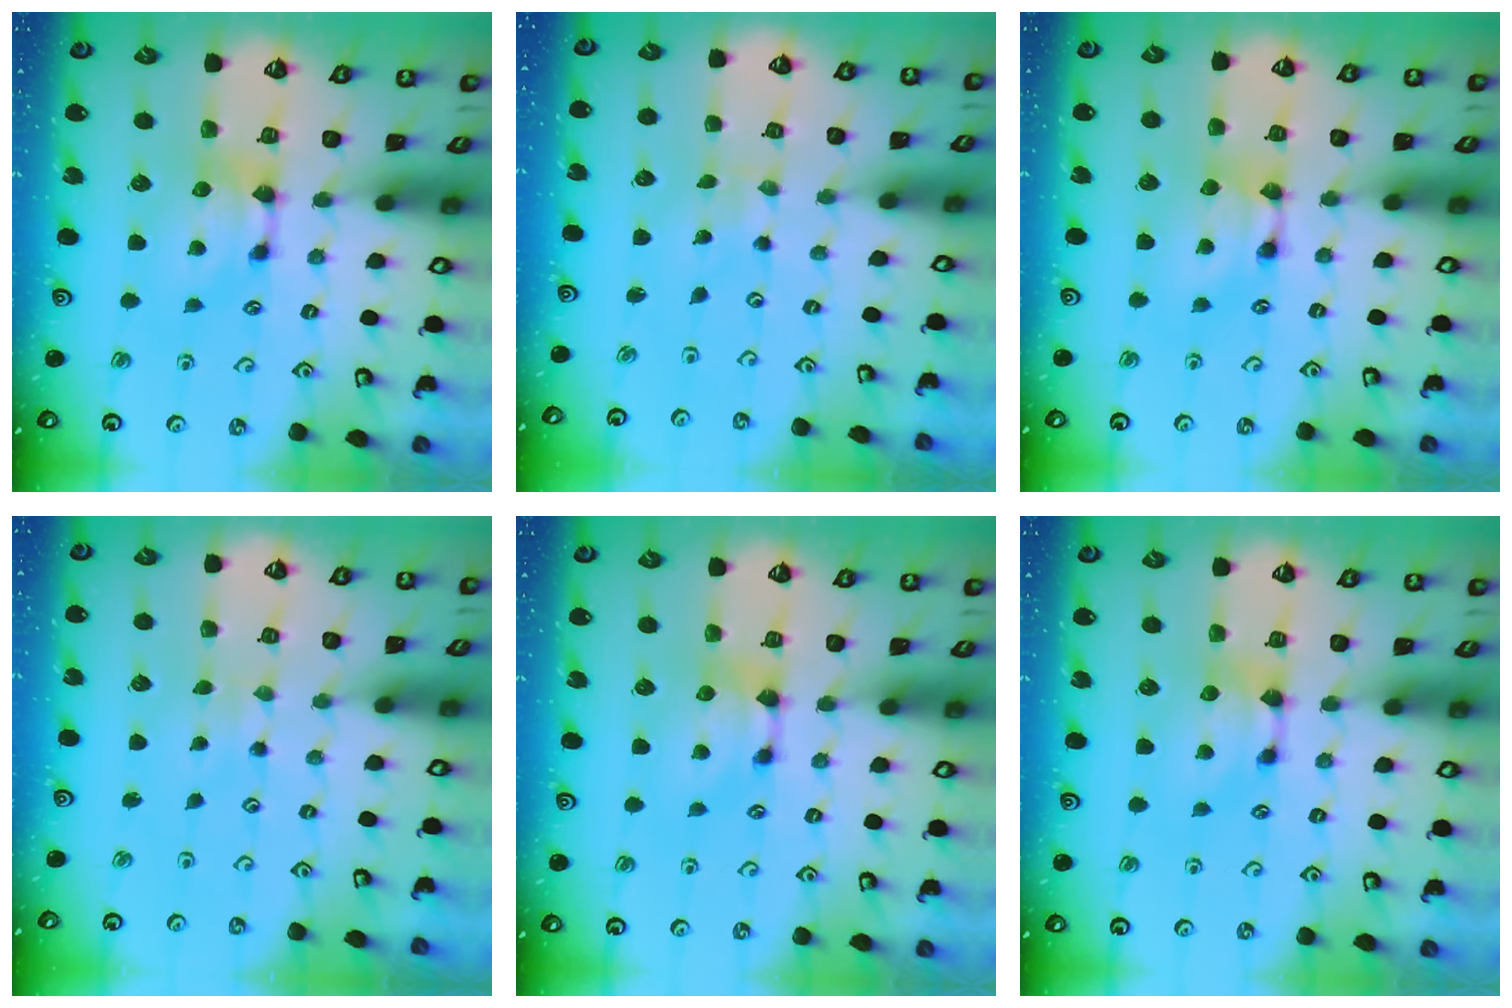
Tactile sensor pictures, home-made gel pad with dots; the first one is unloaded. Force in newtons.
{"total": 5.1, "press": 5.1, "slide": 0.2}
{"total": 1.6, "press": 1.6, "slide": 0.1}
{"total": 3.5, "press": 3.5, "slide": 0.1}
{"total": 0.0}
{"total": 0.0}